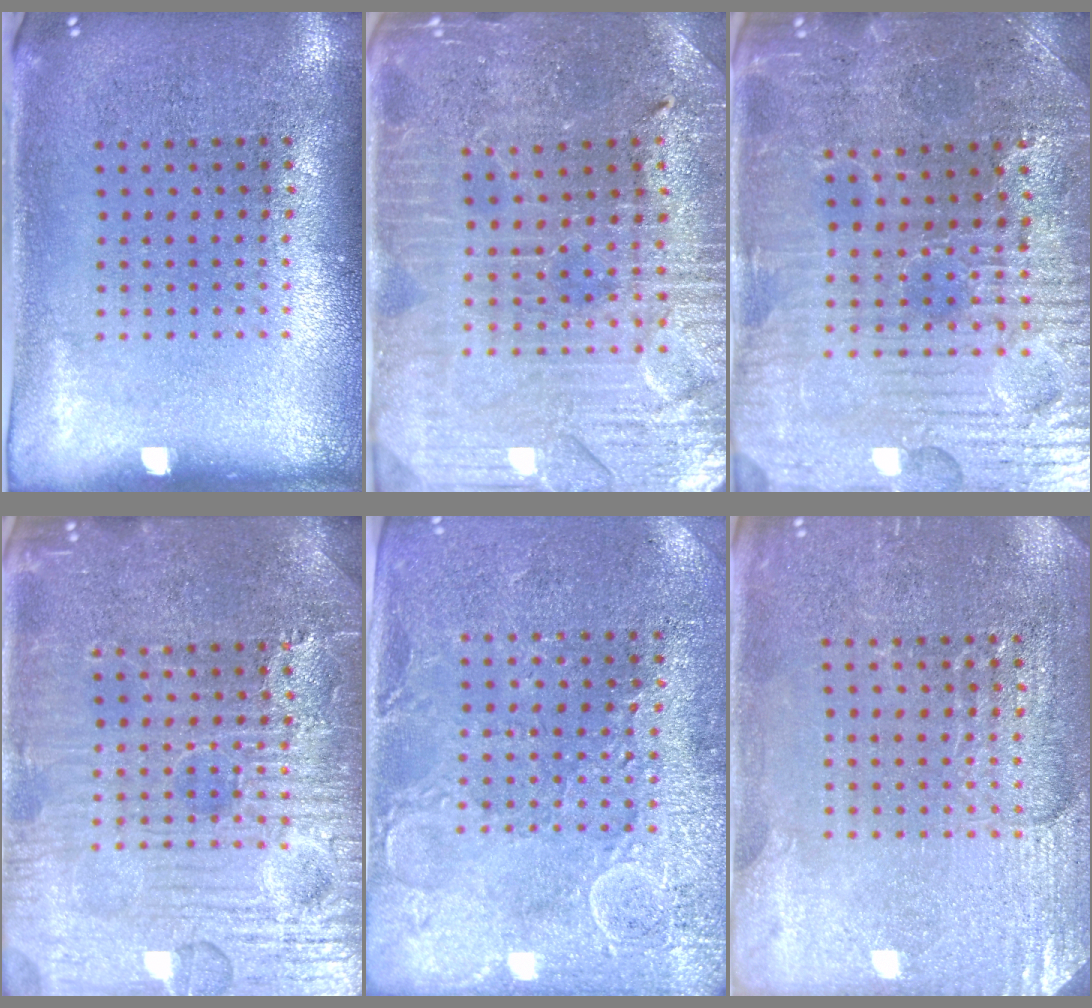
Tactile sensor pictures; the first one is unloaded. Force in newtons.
{"total": 3.3, "press": 3.3, "slide": 0.6}
{"total": 3.8, "press": 3.8, "slide": 0.5}
{"total": 7.6, "press": 7.5, "slide": 0.8}
{"total": 2.8, "press": 2.7, "slide": 0.7}
{"total": 2.9, "press": 2.8, "slide": 0.3}